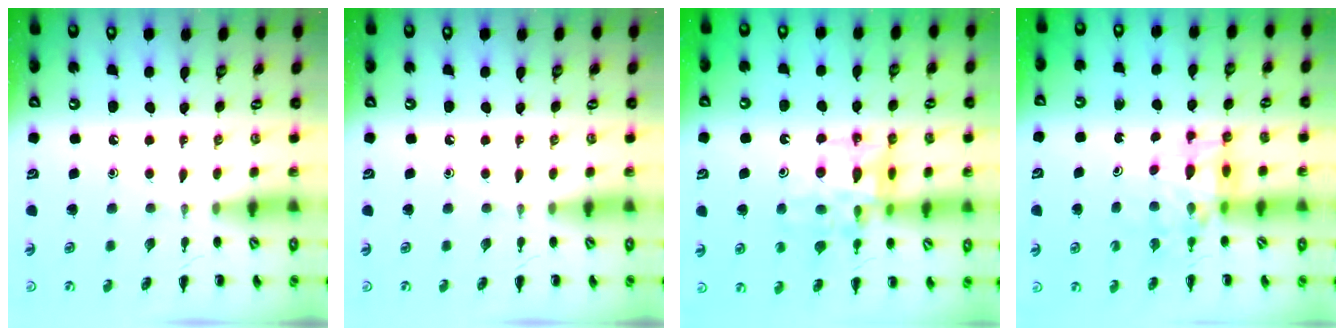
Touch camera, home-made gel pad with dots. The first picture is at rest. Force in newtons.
{"total": 0.0}
{"total": 15.4, "press": 14.9, "slide": 3.6}
{"total": 10.5, "press": 10.0, "slide": 3.1}